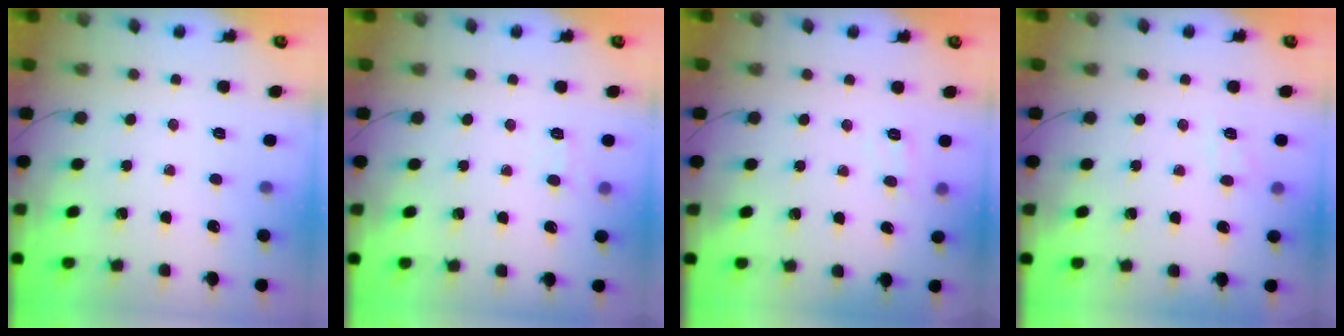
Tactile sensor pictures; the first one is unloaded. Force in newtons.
{"total": 5.6, "press": 5.3, "slide": 1.8}
{"total": 4.2, "press": 4.0, "slide": 1.3}
{"total": 5.4, "press": 5.2, "slide": 1.3}